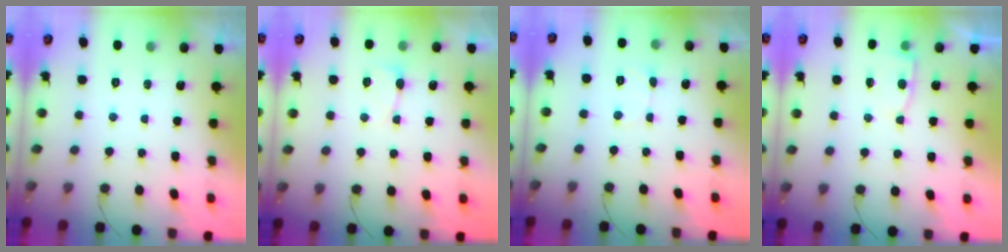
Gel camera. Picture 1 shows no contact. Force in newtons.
{"total": 3.6, "press": 3.6, "slide": 0.5}
{"total": 2.9, "press": 2.9, "slide": 0.3}
{"total": 5.0, "press": 4.9, "slide": 0.4}